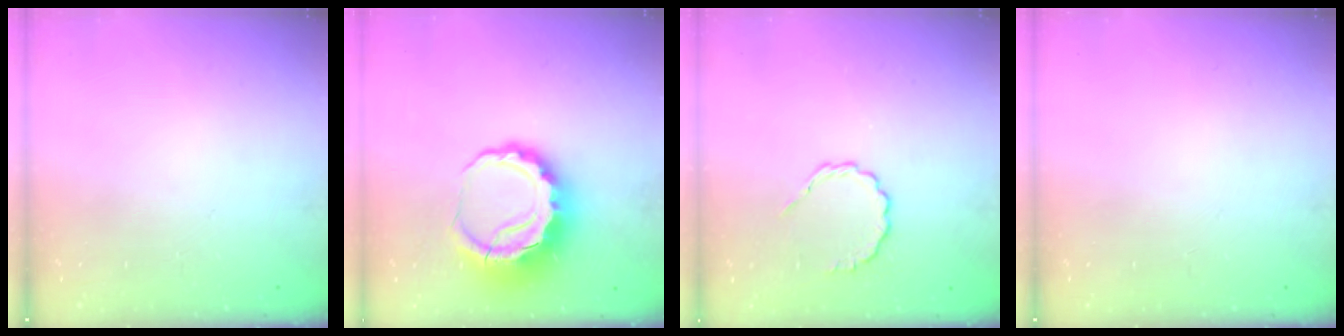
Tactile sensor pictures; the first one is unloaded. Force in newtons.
{"total": 8.5, "press": 8.2, "slide": 2.1}
{"total": 5.1, "press": 4.8, "slide": 1.6}
{"total": 0.0}